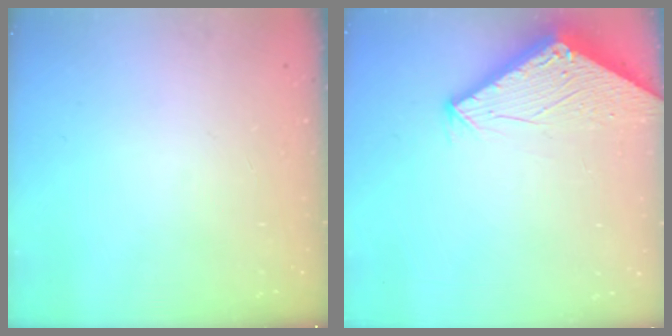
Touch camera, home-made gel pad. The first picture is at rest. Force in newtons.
{"total": 2.9, "press": 2.9, "slide": 0.1}